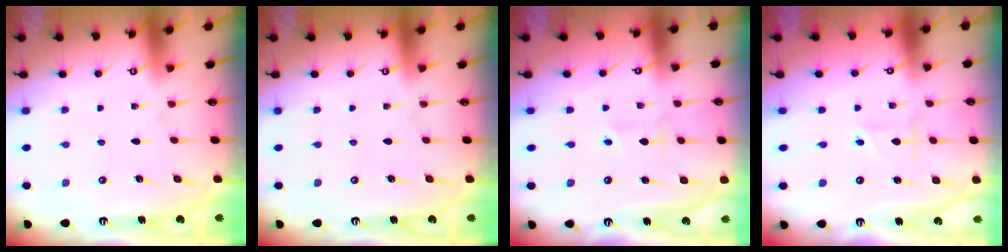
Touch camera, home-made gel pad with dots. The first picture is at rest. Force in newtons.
{"total": 0.0}
{"total": 1.6, "press": 1.3, "slide": 0.9}
{"total": 1.9, "press": 1.8, "slide": 0.5}